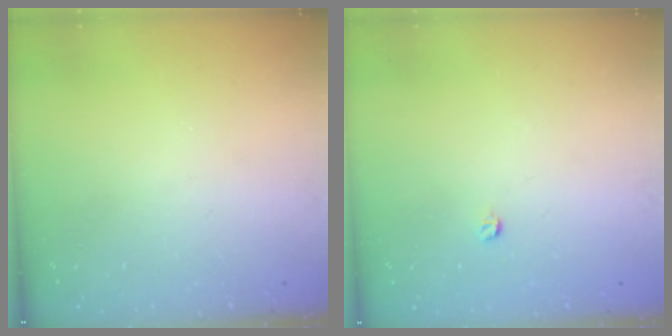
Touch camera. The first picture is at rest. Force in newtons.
{"total": 3.0, "press": 2.9, "slide": 0.4}